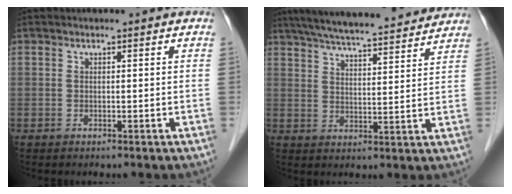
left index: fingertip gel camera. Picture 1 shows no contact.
{"total": 19.7, "force": [17.7, 2.1, 8.5], "torque": [-0.141, 0.031, 0.252]}